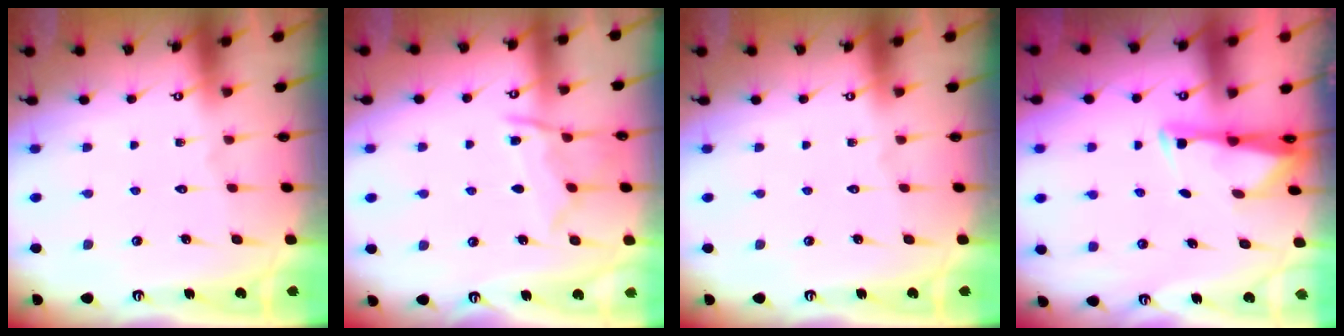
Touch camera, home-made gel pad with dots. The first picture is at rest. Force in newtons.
{"total": 9.6, "press": 9.6, "slide": 0.9}
{"total": 0.0}
{"total": 2.7, "press": 2.7, "slide": 0.4}